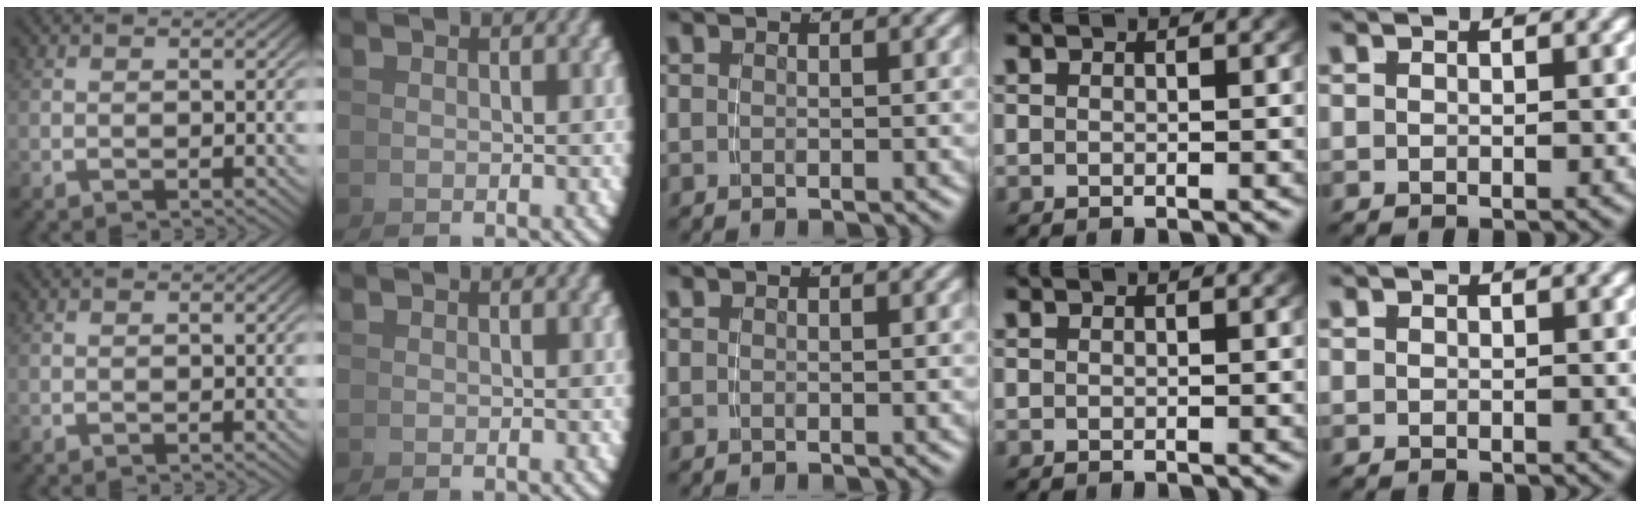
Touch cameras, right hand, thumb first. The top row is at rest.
{}